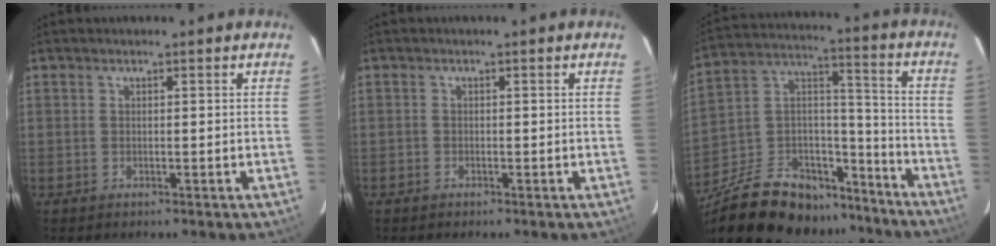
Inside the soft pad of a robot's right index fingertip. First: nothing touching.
{"total": 0.8, "force": [-0.7, 0.5, 0.0], "torque": [-0.002, 0.002, -0.014]}
{"total": 28.3, "force": [-21.2, 13.4, 13.1], "torque": [-0.281, 0.042, -0.319]}